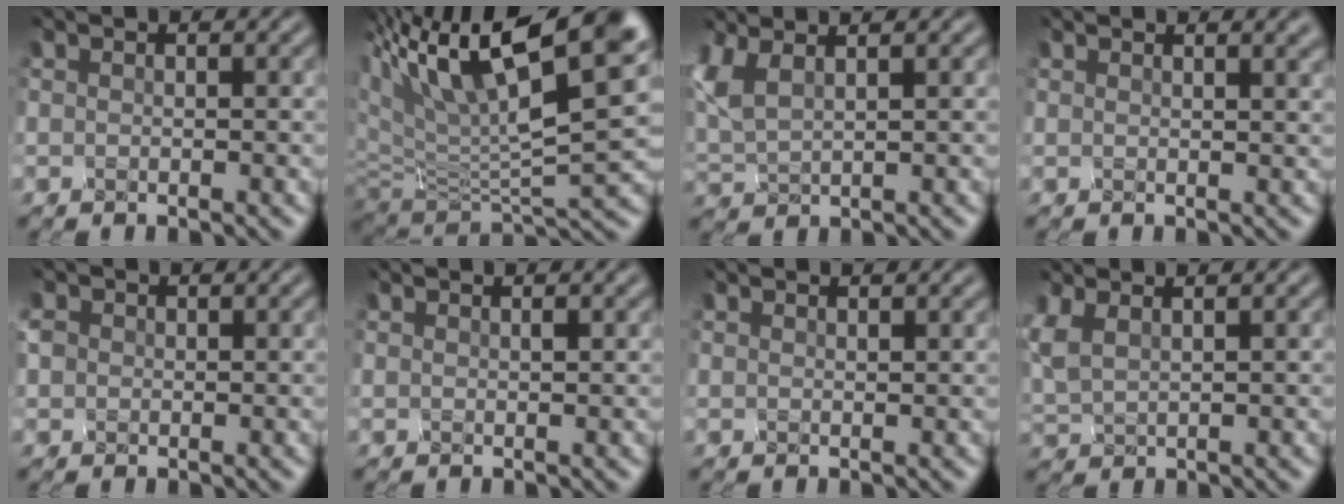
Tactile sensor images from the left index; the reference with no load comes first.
{"total": 13.4, "force": [4.1, 4.7, 11.9], "torque": [-0.231, 0.003, 0.085]}
{"total": 2.2, "force": [0.7, 0.7, 2.0], "torque": [-0.081, 0.005, 0.039]}
{"total": 3.0, "force": [2.2, 1.2, 1.7], "torque": [-0.006, 0.016, 0.017]}
{"total": 1.0, "force": [-0.5, 0.2, -0.8], "torque": [-0.010, -0.005, 0.018]}
{"total": 0.8, "force": [0.5, 0.3, 0.6], "torque": [-0.006, 0.002, 0.007]}
{"total": 0.6, "force": [0.5, 0.1, 0.2], "torque": [0.004, 0.001, 0.009]}
{"total": 1.9, "force": [1.0, 0.7, 1.4], "torque": [-0.066, 0.004, 0.042]}